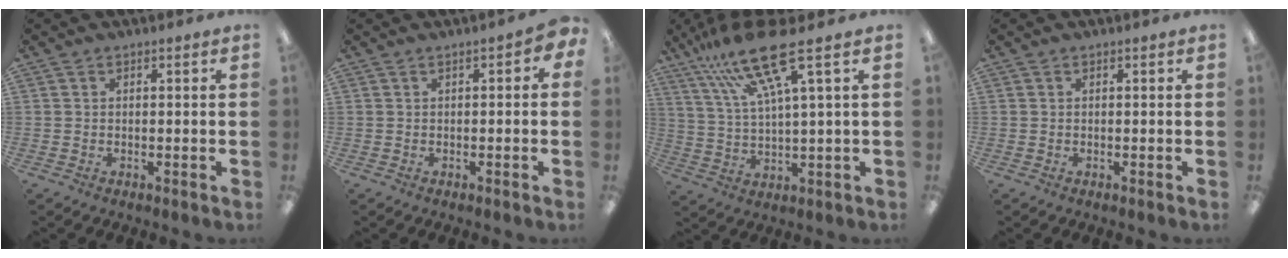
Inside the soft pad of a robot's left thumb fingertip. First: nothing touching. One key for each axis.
{"total": 1.8, "fx": -0.4, "fy": 1.0, "fz": 1.4, "tx": -0.026, "ty": 0.007, "tz": -0.009}
{"total": 16.6, "fx": 10.0, "fy": 3.0, "fz": 12.9, "tx": -0.254, "ty": -0.036, "tz": 0.167}
{"total": 0.0}